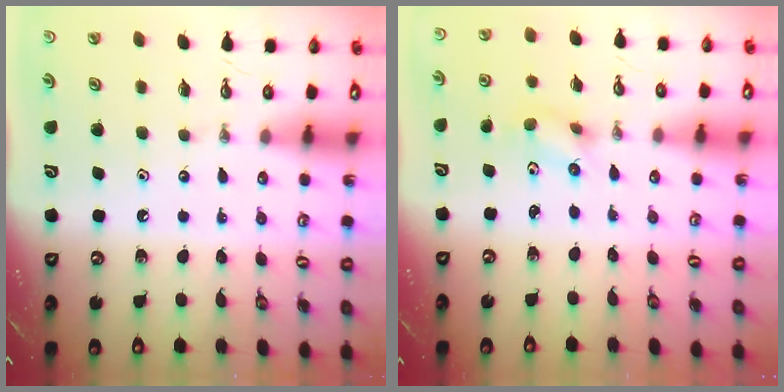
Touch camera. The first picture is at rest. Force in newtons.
{"total": 2.8, "press": 2.6, "slide": 1.1}